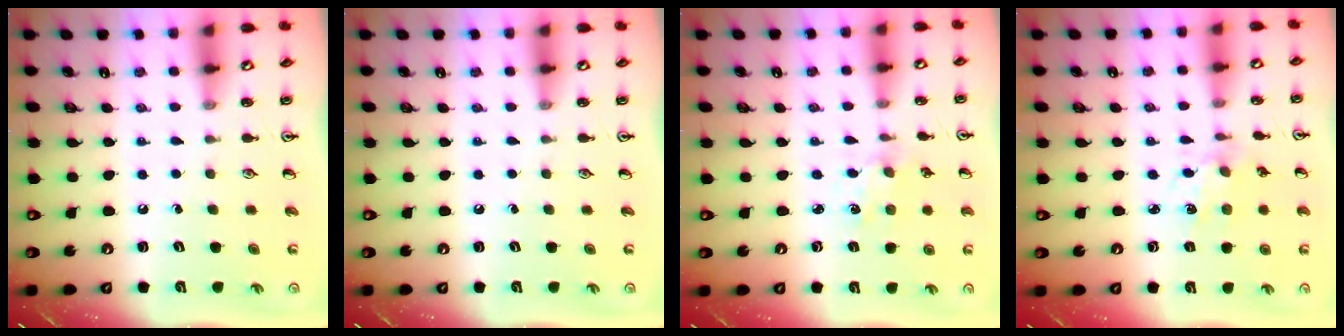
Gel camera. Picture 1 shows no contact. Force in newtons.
{"total": 0.0}
{"total": 1.0, "press": 1.0, "slide": 0.2}
{"total": 3.0, "press": 2.9, "slide": 0.6}